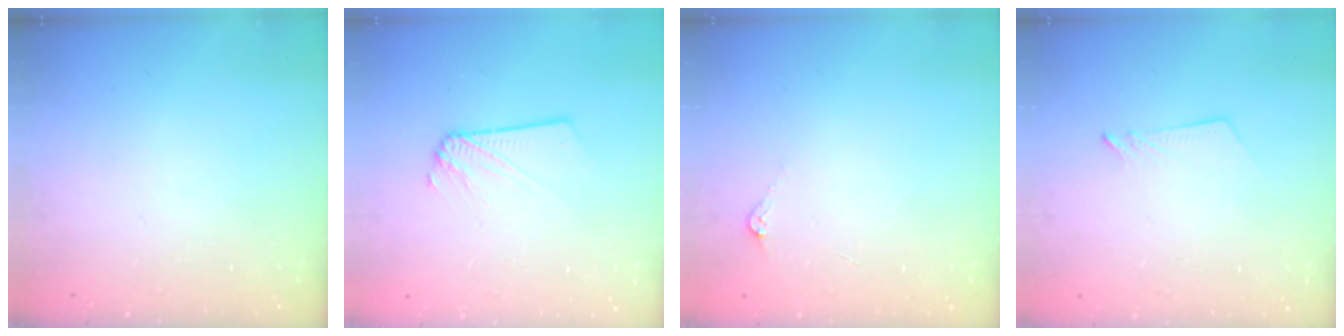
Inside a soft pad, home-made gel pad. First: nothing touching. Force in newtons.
{"total": 2.1, "press": 2.1, "slide": 0.3}
{"total": 4.8, "press": 4.8, "slide": 0.6}
{"total": 2.5, "press": 2.5, "slide": 0.2}